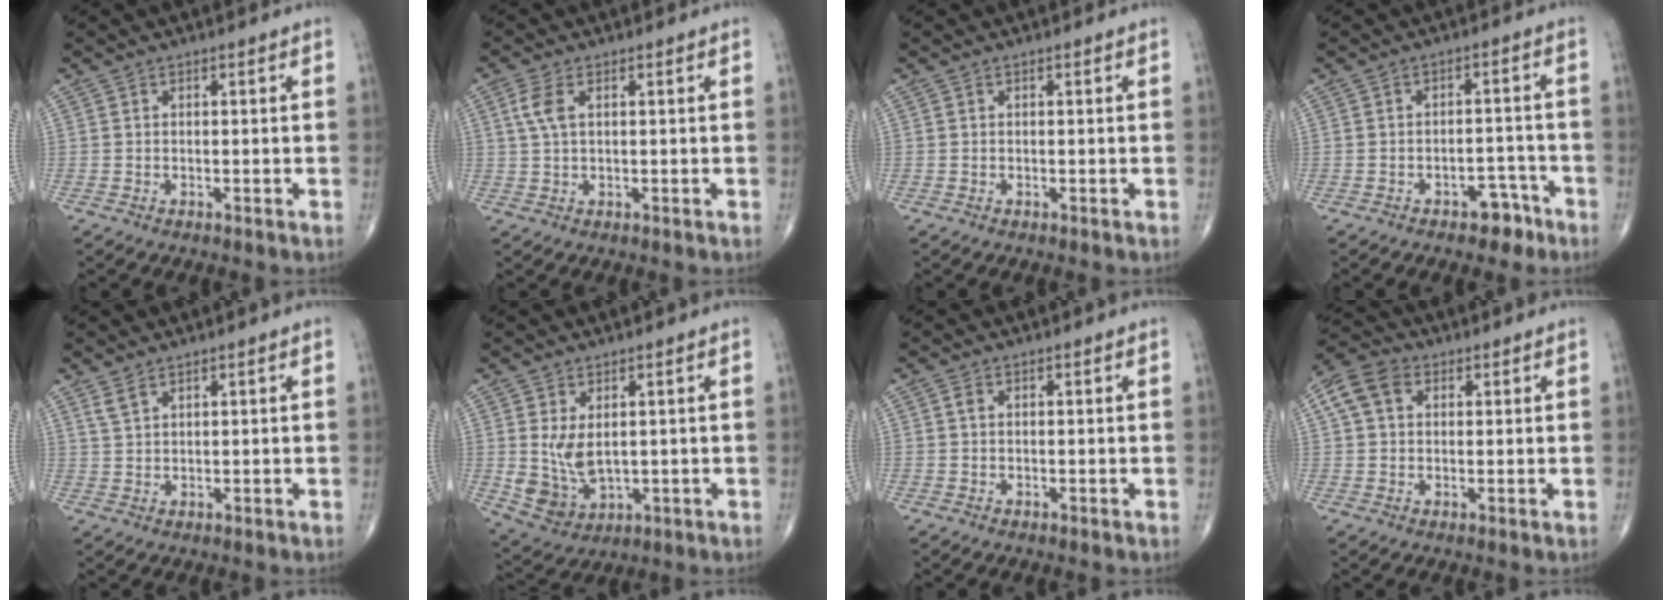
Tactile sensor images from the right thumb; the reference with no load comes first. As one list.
[{"total": 3.8, "force": [1.2, 1.7, 3.1], "torque": [-0.081, 0.010, 0.025]}, {"total": 0.0}, {"total": 4.9, "force": [-3.2, 2.8, 2.4], "torque": [-0.013, 0.033, -0.041]}, {"total": 2.2, "force": [1.7, 0.8, 1.2], "torque": [-0.027, -0.003, 0.042]}, {"total": 7.6, "force": [0.9, 4.8, 5.8], "torque": [-0.102, -0.016, 0.038]}, {"total": 0.7, "force": [0.1, 0.4, 0.5], "torque": [-0.010, 0.001, 0.001]}, {"total": 7.1, "force": [2.1, 5.2, 4.3], "torque": [-0.083, 0.019, 0.032]}]